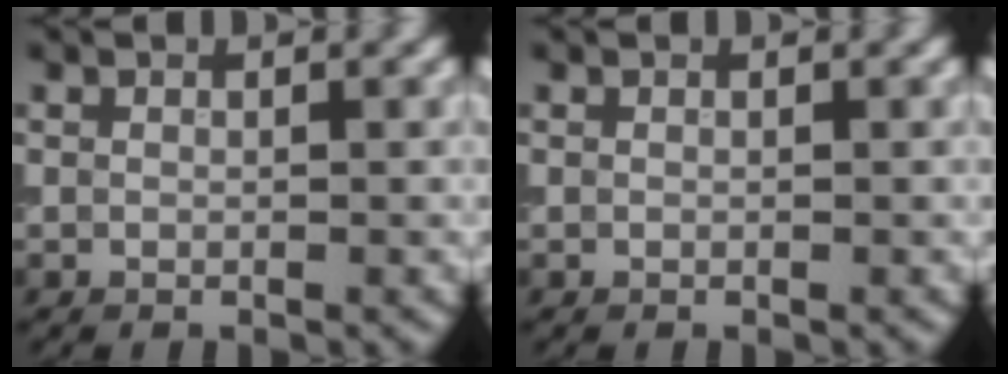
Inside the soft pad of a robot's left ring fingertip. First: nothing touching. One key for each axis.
{"total": 0.0}